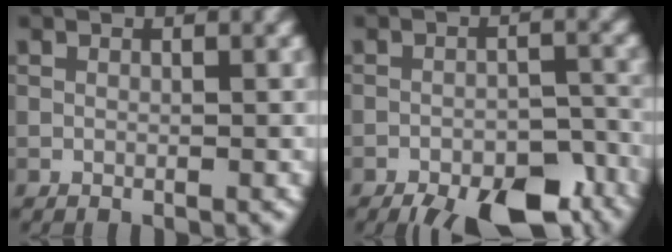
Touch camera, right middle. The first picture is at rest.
{"total": 9.4, "force": [-7.3, 3.4, 4.9], "torque": [-0.058, -0.014, -0.094]}